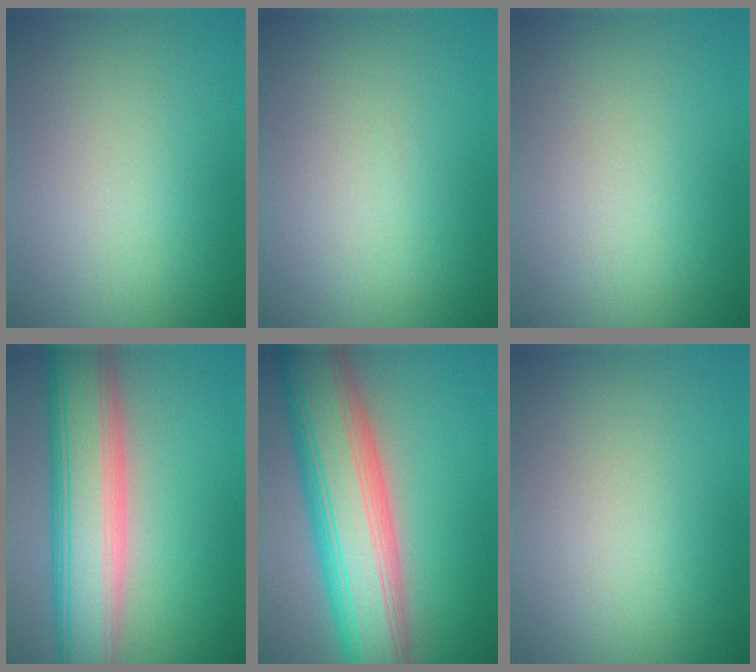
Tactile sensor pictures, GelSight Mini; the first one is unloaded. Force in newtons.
{"total": 0.0}
{"total": 0.0}
{"total": 10.0, "press": 10.0, "slide": 0.6}
{"total": 12.5, "press": 12.5, "slide": 0.2}
{"total": 0.0}